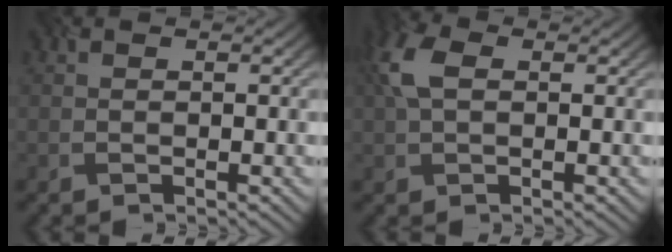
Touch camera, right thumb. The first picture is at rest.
{"total": 4.1, "force": [1.1, 2.5, 3.1], "torque": [-0.087, 0.010, 0.020]}